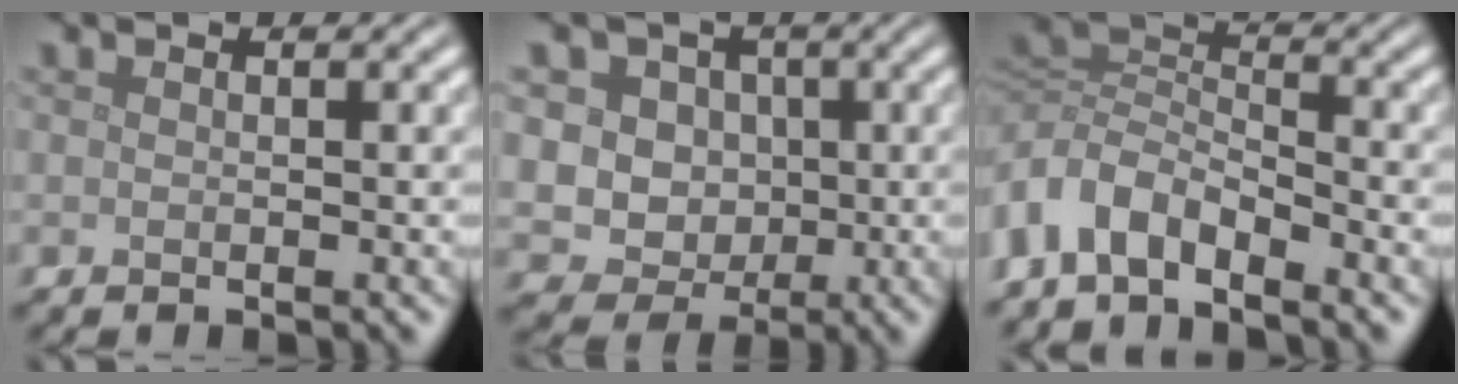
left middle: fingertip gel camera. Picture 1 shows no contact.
{"total": 8.7, "force": [2.0, 7.7, 3.5], "torque": [-0.061, 0.027, 0.017]}
{"total": 5.1, "force": [-3.0, 2.8, 3.0], "torque": [-0.057, 0.000, -0.072]}